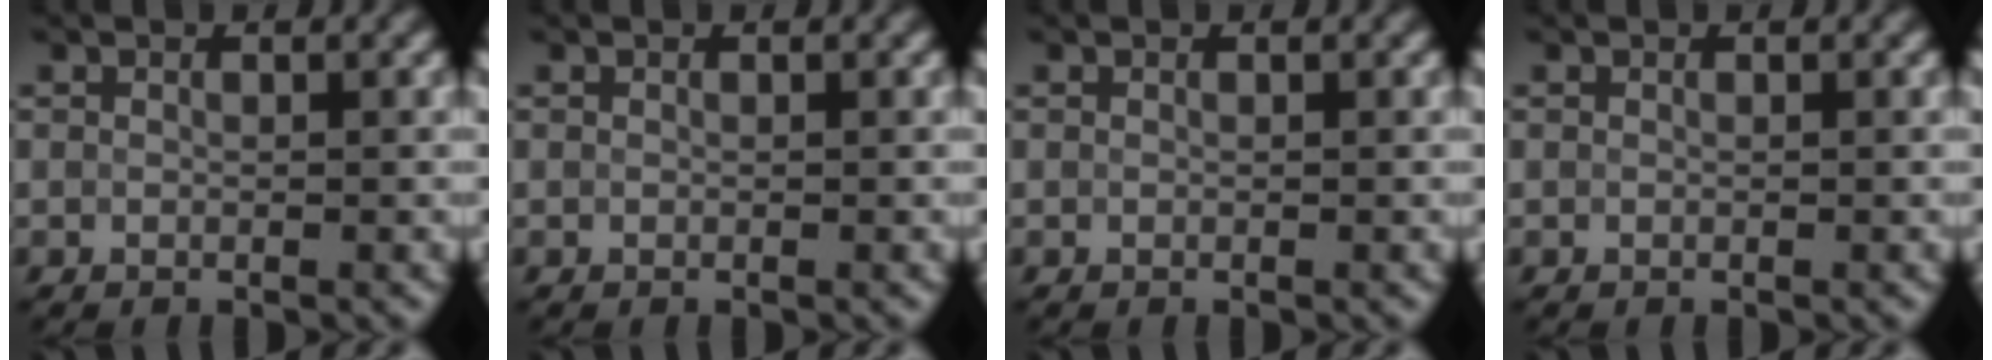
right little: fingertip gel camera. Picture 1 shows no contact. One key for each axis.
{"total": 0.0}
{"total": 0.0}
{"total": 0.0}